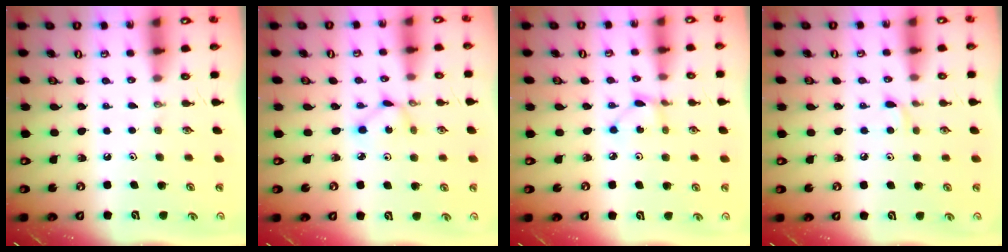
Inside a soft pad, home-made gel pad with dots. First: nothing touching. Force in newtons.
{"total": 2.0, "press": 2.0, "slide": 0.1}
{"total": 1.9, "press": 1.9, "slide": 0.3}
{"total": 5.1, "press": 5.1, "slide": 0.7}